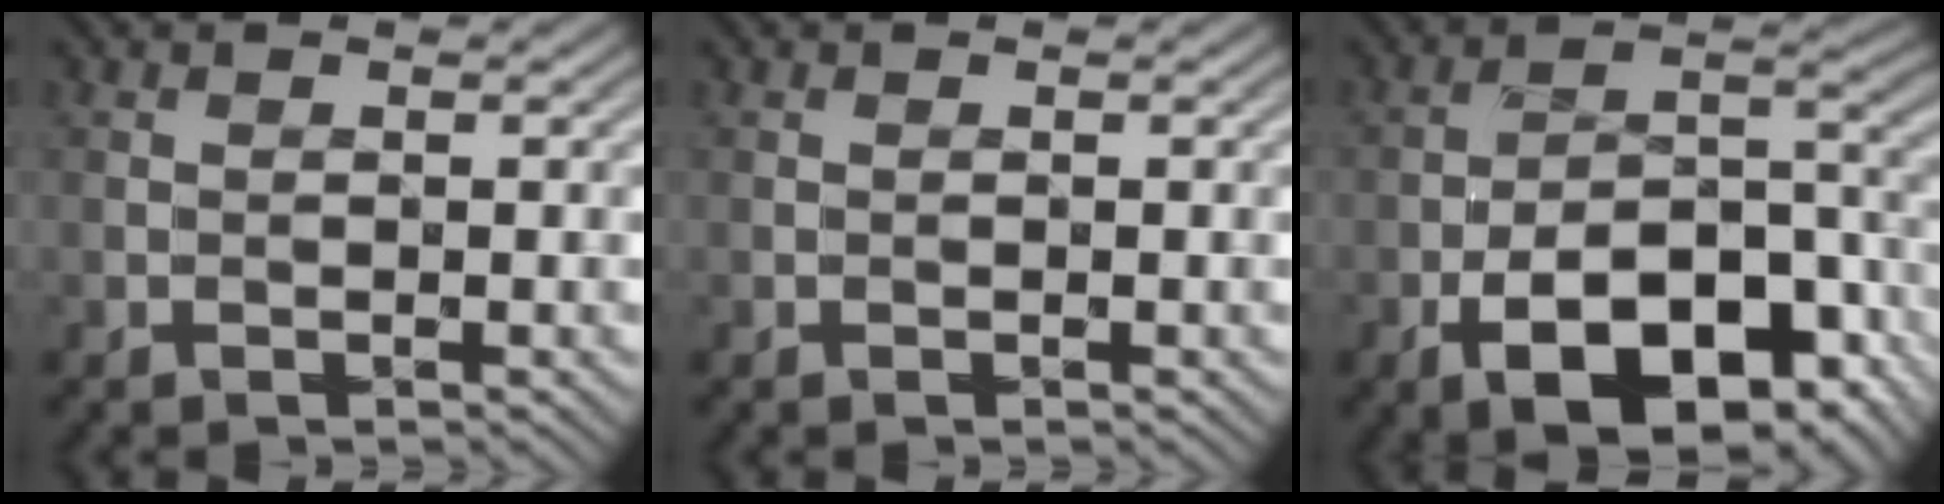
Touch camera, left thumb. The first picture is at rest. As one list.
[{"total": 0.0}, {"total": 14.5, "force": [-8.3, 6.9, 9.6], "torque": [-0.155, -0.021, -0.124]}]